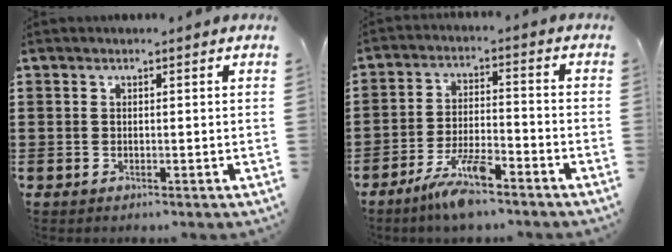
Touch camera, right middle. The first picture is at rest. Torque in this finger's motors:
{"motor_torque": [1.56, -0.58, 0.50, 0.12]}